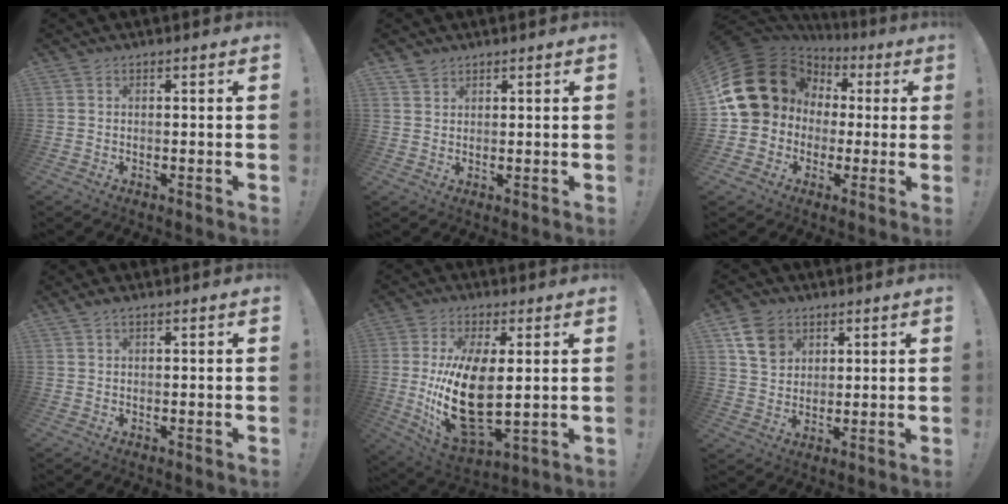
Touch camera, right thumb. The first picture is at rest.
{"total": 2.4, "force": [2.1, 1.0, 0.5], "torque": [-0.010, -0.012, 0.041]}
{"total": 19.7, "force": [4.9, 16.6, 9.4], "torque": [-0.151, -0.020, 0.130]}
{"total": 1.6, "force": [1.0, 0.6, 1.1], "torque": [-0.018, -0.001, 0.019]}
{"total": 18.7, "force": [1.1, 8.9, 16.4], "torque": [-0.323, -0.028, 0.024]}
{"total": 9.9, "force": [5.2, 7.3, 4.1], "torque": [-0.053, -0.020, 0.103]}